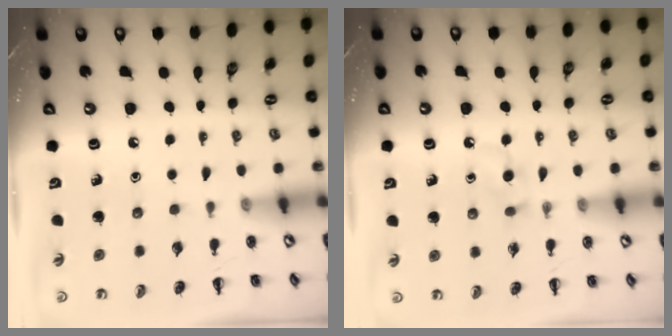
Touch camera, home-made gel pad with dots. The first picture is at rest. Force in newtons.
{"total": 2.7, "press": 2.5, "slide": 1.2}